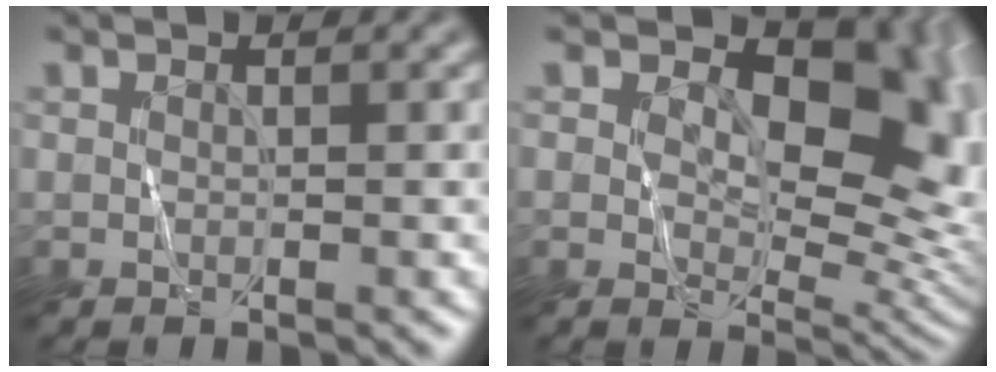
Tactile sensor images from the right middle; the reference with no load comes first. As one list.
[{"total": 10.3, "force": [2.9, 6.2, 7.7], "torque": [-0.102, -0.007, 0.047]}]